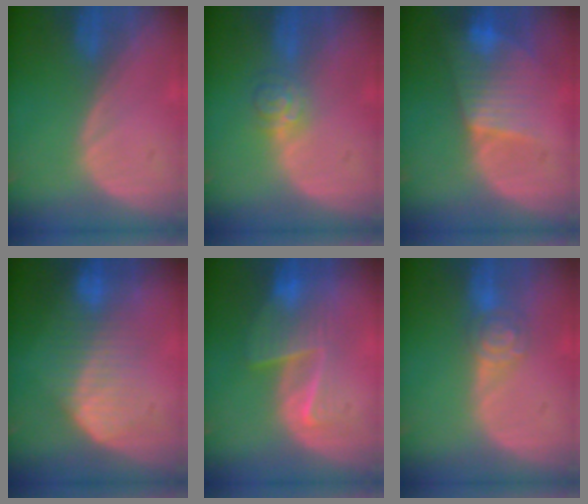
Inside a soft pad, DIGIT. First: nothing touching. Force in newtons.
{"total": 3.6, "press": 3.5, "slide": 0.5}
{"total": 7.5, "press": 7.0, "slide": 2.8}
{"total": 6.9, "press": 6.7, "slide": 1.4}
{"total": 6.6, "press": 6.4, "slide": 1.4}
{"total": 4.3, "press": 4.3, "slide": 0.2}